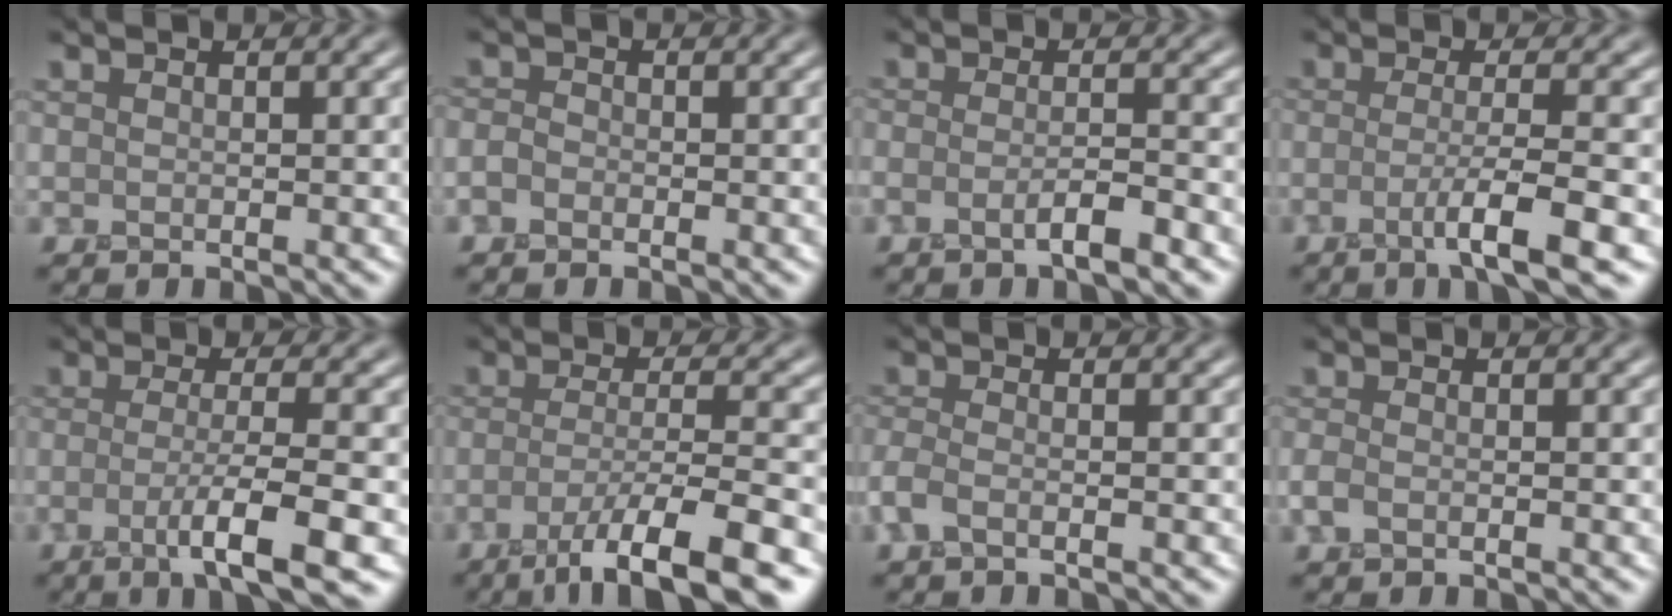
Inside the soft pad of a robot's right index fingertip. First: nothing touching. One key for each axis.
{"total": 1.2, "fx": -0.7, "fy": 0.8, "fz": 0.5, "tx": -0.009, "ty": 0.000, "tz": -0.018}
{"total": 3.0, "fx": -1.5, "fy": 0.6, "fz": 2.5, "tx": -0.043, "ty": 0.002, "tz": -0.035}
{"total": 5.0, "fx": -1.9, "fy": 0.6, "fz": 4.5, "tx": -0.075, "ty": -0.002, "tz": -0.044}
{"total": 5.8, "fx": -2.1, "fy": 0.9, "fz": 5.4, "tx": -0.088, "ty": -0.005, "tz": -0.043}
{"total": 8.4, "fx": -4.7, "fy": 1.7, "fz": 6.7, "tx": -0.102, "ty": -0.005, "tz": -0.085}
{"total": 2.0, "fx": -1.1, "fy": 0.7, "fz": 1.5, "tx": -0.039, "ty": -0.003, "tz": -0.032}
{"total": 1.3, "fx": -0.6, "fy": 0.6, "fz": 1.0, "tx": -0.025, "ty": -0.002, "tz": -0.017}